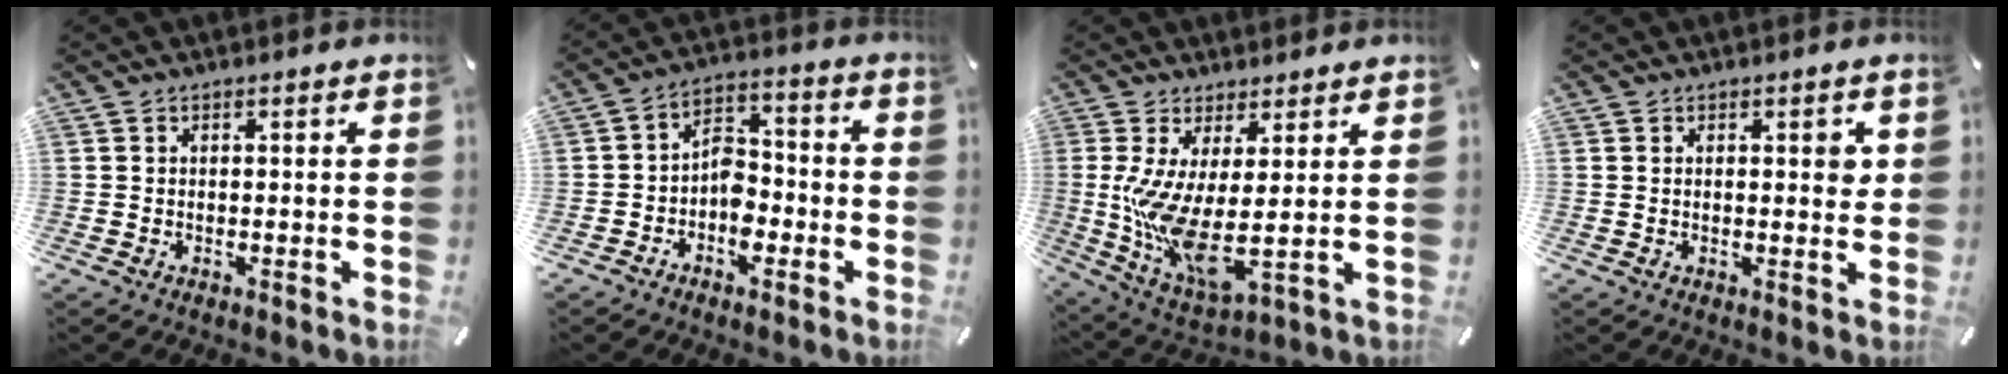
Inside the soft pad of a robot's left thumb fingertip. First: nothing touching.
{"total": 7.0, "force": [-3.3, 4.8, 4.0], "torque": [-0.077, 0.022, -0.059]}
{"total": 12.2, "force": [1.6, 3.5, 11.6], "torque": [-0.239, -0.051, 0.029]}
{"total": 2.3, "force": [0.8, 1.0, 1.9], "torque": [-0.015, -0.006, 0.006]}